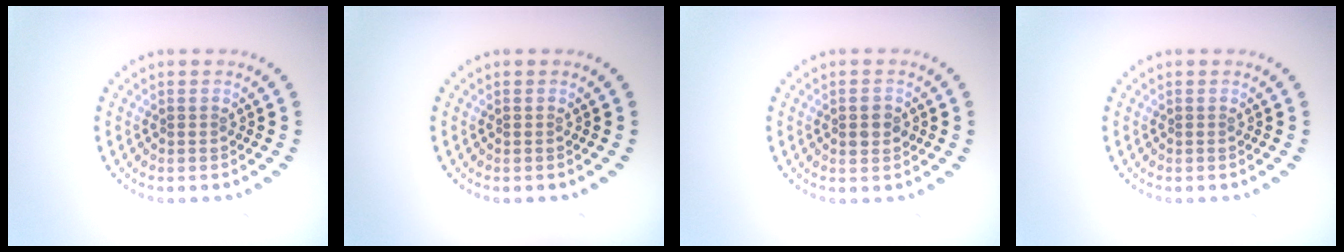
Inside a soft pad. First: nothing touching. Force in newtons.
{"total": 0.0}
{"total": 1.6, "press": 1.6, "slide": 0.0}
{"total": 0.0}